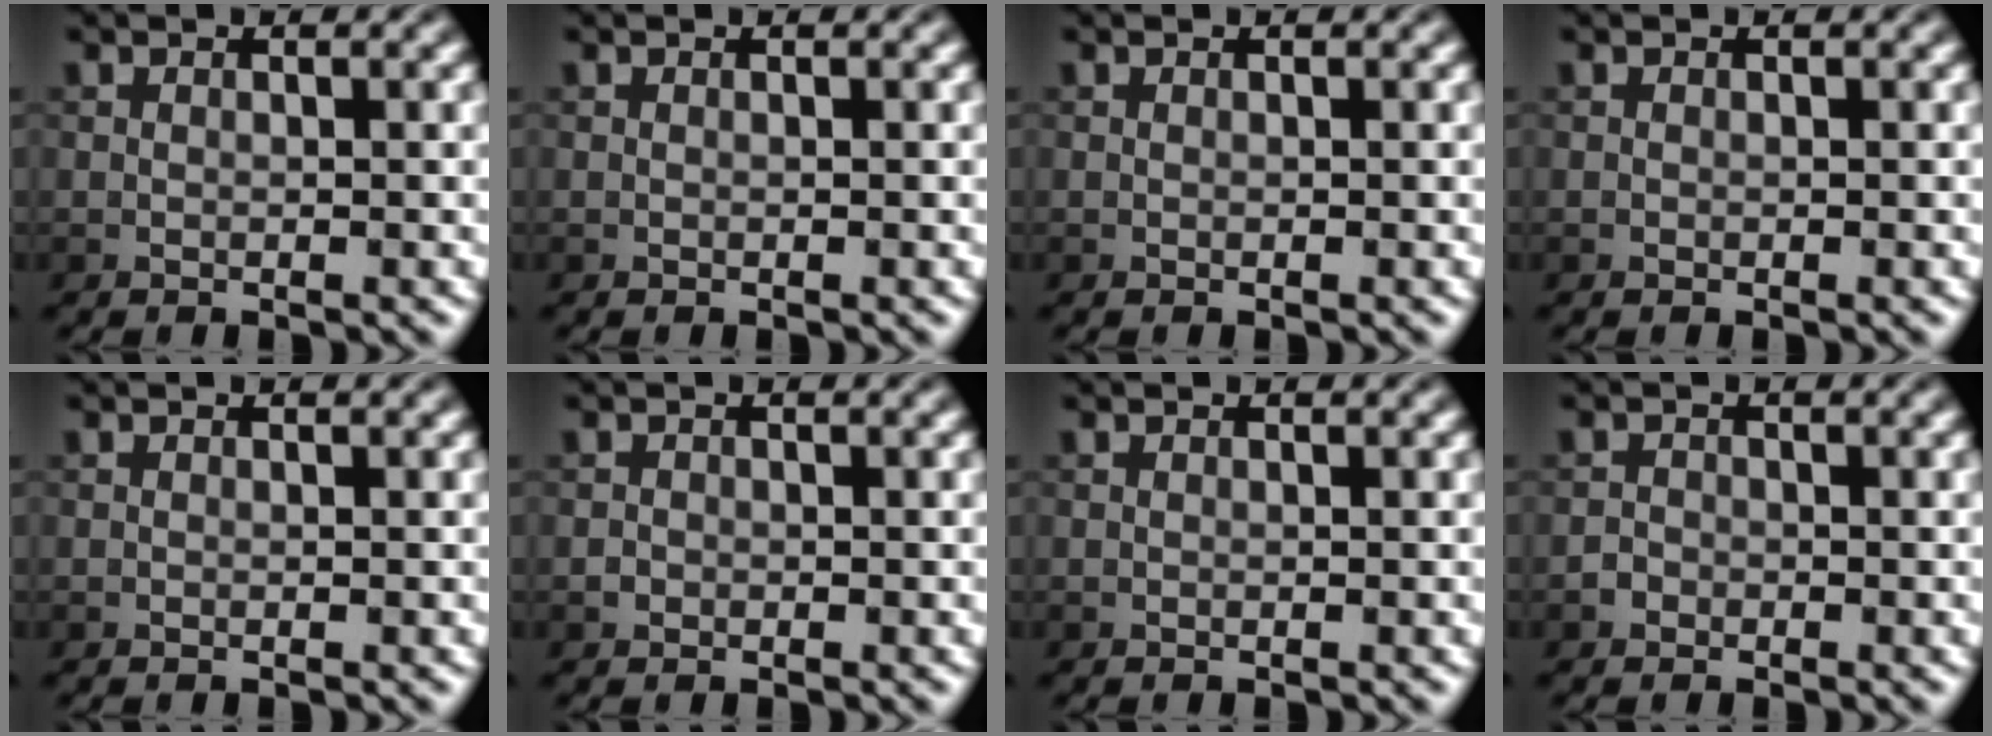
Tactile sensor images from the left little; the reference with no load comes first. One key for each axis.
{"total": 0.0}
{"total": 0.0}
{"total": 0.0}
{"total": 0.0}
{"total": 0.6, "fx": -0.2, "fy": 0.6, "fz": 0.1, "tx": 0.001, "ty": -0.005, "tz": -0.007}
{"total": 0.0}
{"total": 0.8, "fx": -0.5, "fy": 0.7, "fz": 0.0, "tx": 0.005, "ty": -0.002, "tz": -0.013}